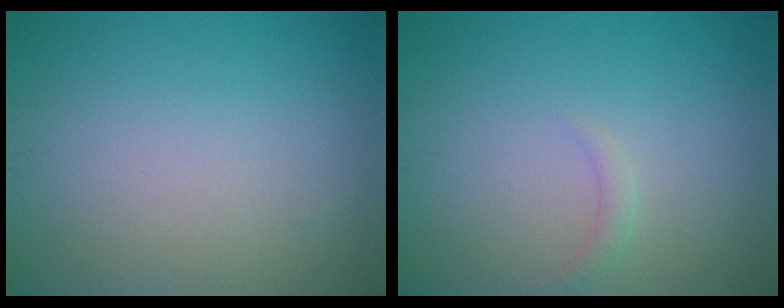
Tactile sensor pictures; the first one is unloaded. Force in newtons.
{"total": 0.9, "press": 0.9, "slide": 0.1}